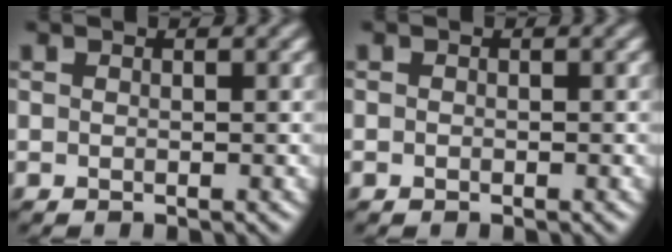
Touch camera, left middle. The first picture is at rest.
{"total": 0.5, "force": [-0.5, 0.2, 0.0], "torque": [0.000, 0.001, -0.012]}